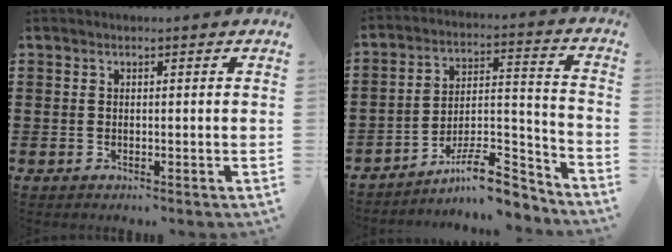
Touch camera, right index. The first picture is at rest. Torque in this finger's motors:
{"motor_torque": [1.11, 1.03, 0.24, 0.01]}